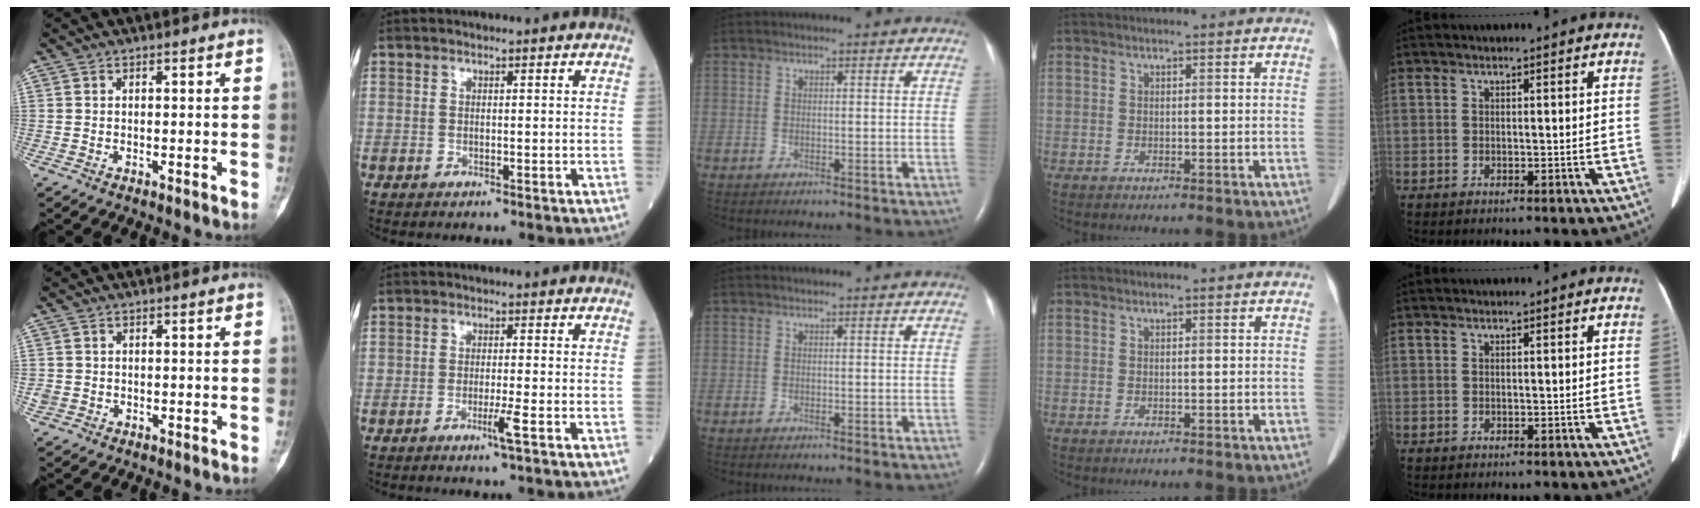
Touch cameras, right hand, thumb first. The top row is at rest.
{"thumb": {"total": 1.8, "force": [-0.2, 1.7, 0.5], "torque": [-0.007, 0.005, 0.000]}, "index": {"total": 2.7, "force": [-1.3, -0.4, 2.4], "torque": [-0.044, -0.006, -0.025]}}